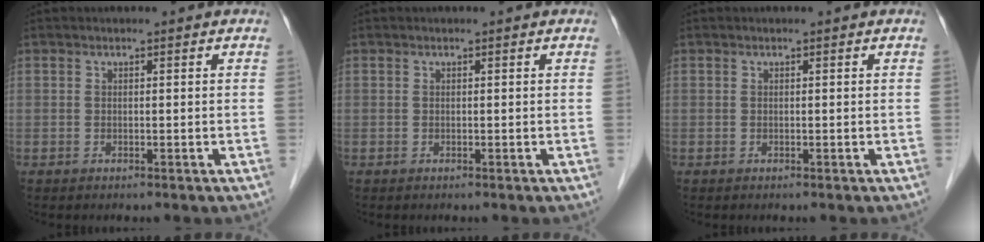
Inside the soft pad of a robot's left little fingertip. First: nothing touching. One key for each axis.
{"total": 0.0}
{"total": 0.0}